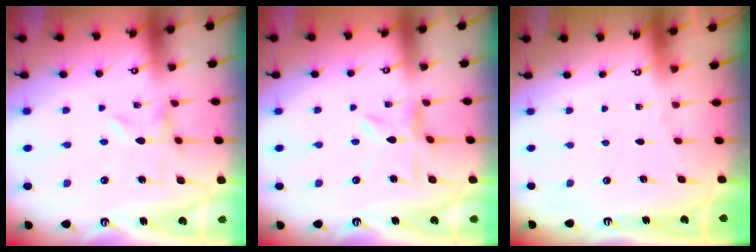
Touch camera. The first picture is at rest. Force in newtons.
{"total": 4.1, "press": 4.0, "slide": 0.4}
{"total": 0.0}